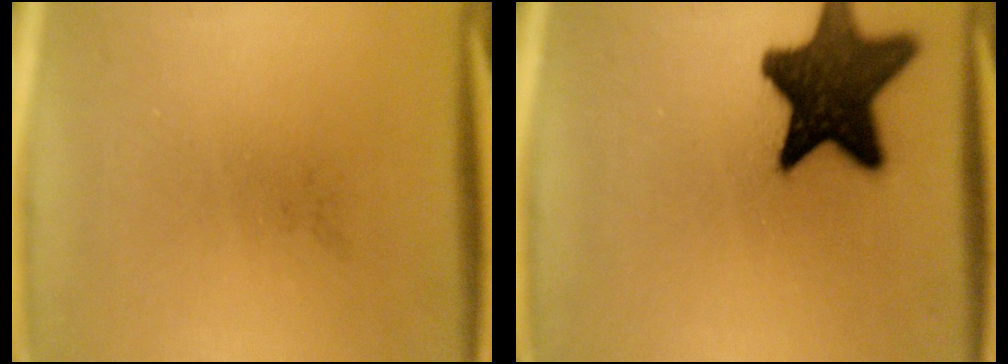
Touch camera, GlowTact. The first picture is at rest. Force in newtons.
{"total": 15.6}